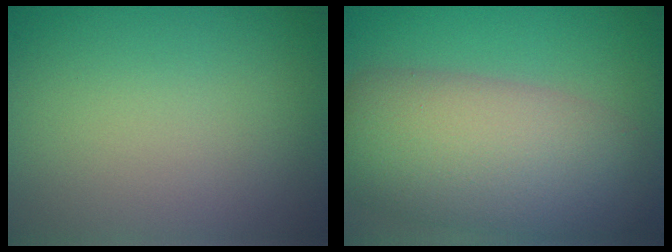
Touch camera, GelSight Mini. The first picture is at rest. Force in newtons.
{"total": 9.8, "press": 9.7, "slide": 0.6}